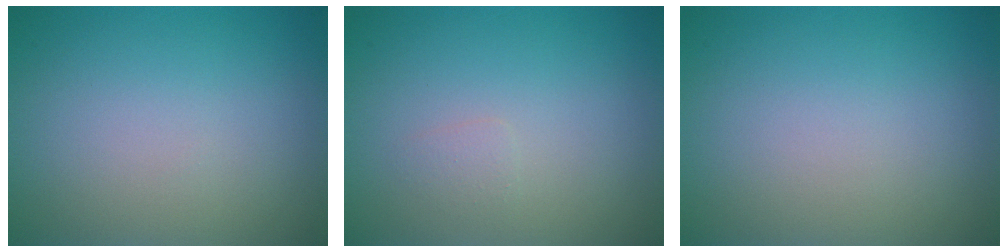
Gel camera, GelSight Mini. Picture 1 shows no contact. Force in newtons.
{"total": 0.7, "press": 0.7, "slide": 0.1}
{"total": 0.0}